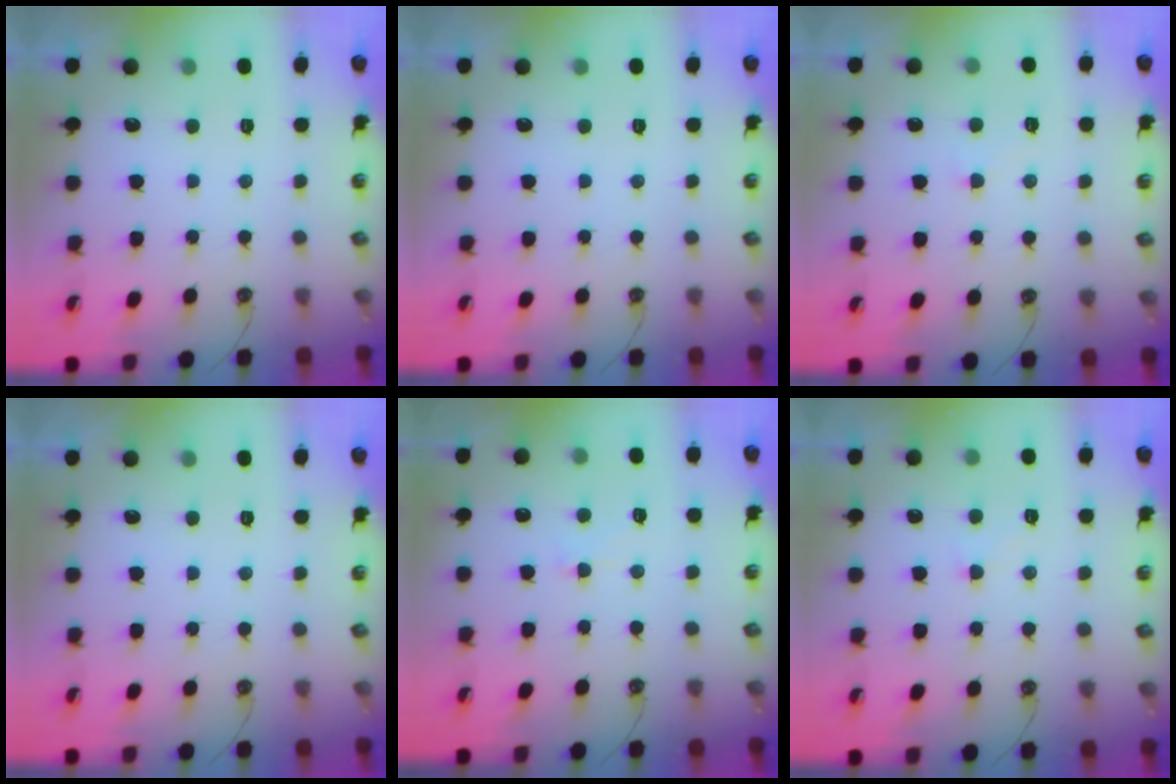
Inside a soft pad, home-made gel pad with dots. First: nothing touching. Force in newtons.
{"total": 0.0}
{"total": 4.2, "press": 4.2, "slide": 0.3}
{"total": 0.0}
{"total": 1.3, "press": 1.2, "slide": 0.6}
{"total": 1.4, "press": 1.3, "slide": 0.4}